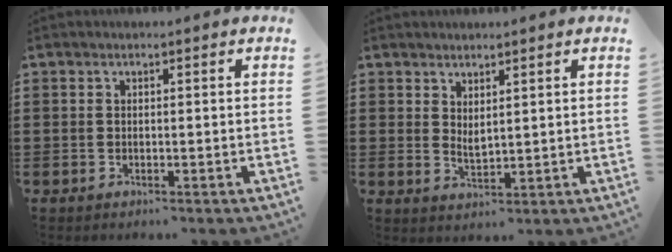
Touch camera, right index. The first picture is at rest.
{"total": 1.8, "force": [1.6, 0.4, 0.8], "torque": [-0.016, 0.000, 0.029]}